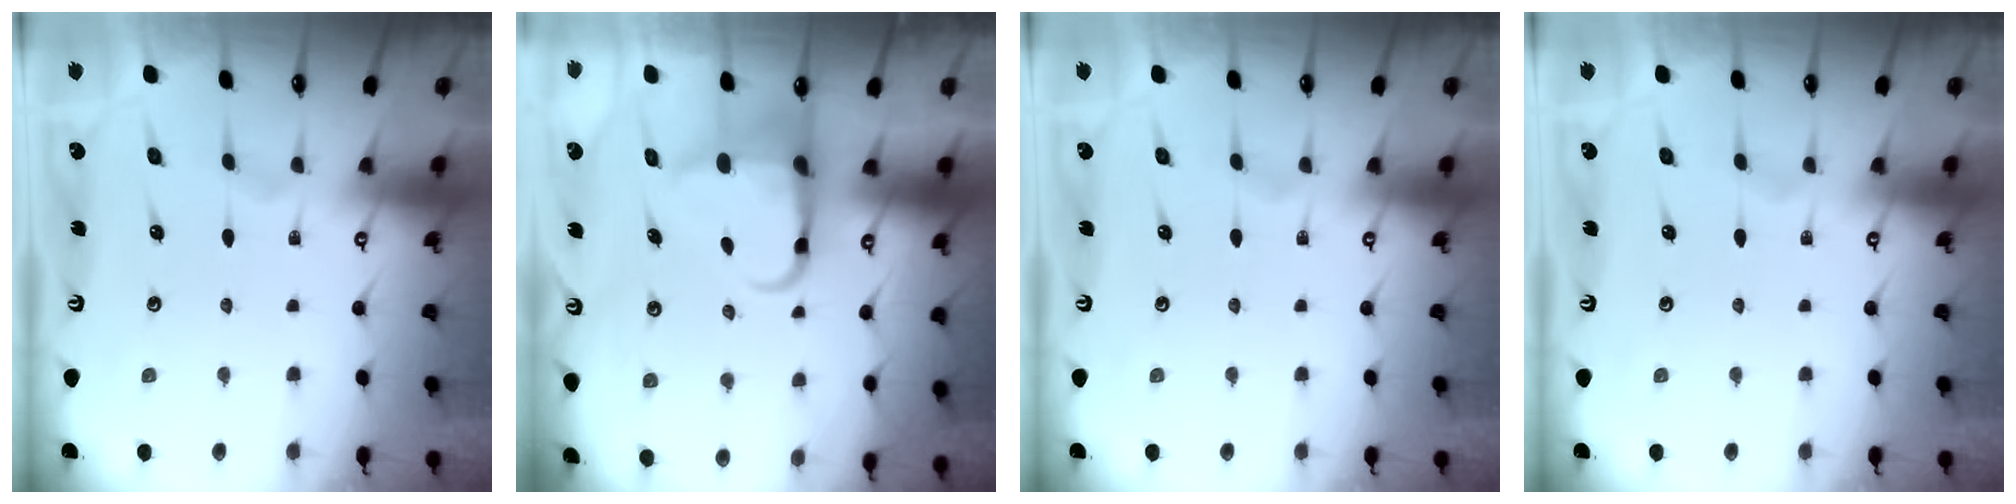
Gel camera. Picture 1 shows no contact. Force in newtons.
{"total": 6.6, "press": 6.6, "slide": 1.1}
{"total": 0.0}
{"total": 0.0}